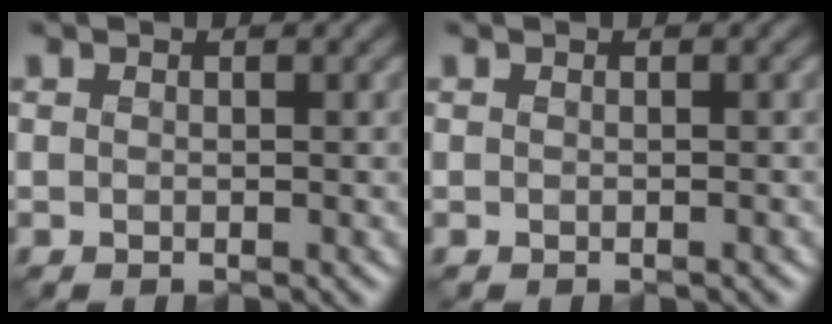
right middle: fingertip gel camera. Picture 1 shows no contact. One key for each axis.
{"total": 0.0}